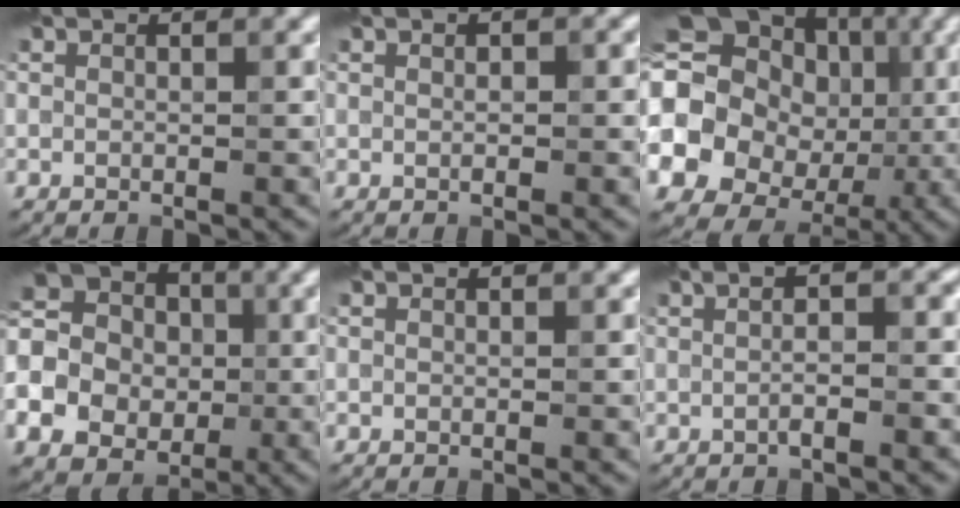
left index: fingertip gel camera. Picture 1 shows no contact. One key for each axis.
{"total": 1.6, "fx": 0.2, "fy": 0.7, "fz": 1.4, "tx": -0.011, "ty": -0.002, "tz": 0.005}
{"total": 19.3, "fx": -0.5, "fy": 17.3, "fz": 8.7, "tx": -0.181, "ty": 0.016, "tz": -0.039}
{"total": 15.3, "fx": -2.5, "fy": 13.9, "fz": 5.8, "tx": -0.172, "ty": 0.005, "tz": -0.075}
{"total": 0.0}
{"total": 2.5, "fx": -0.2, "fy": 0.4, "fz": 2.4, "tx": -0.035, "ty": 0.002, "tz": -0.007}